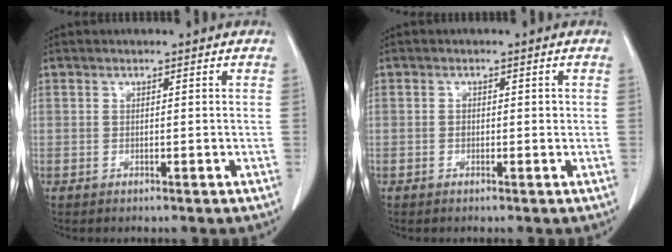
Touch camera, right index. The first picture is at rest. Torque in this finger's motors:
{"motor_torque": [0.33, -0.12, 0.05, 0.02]}